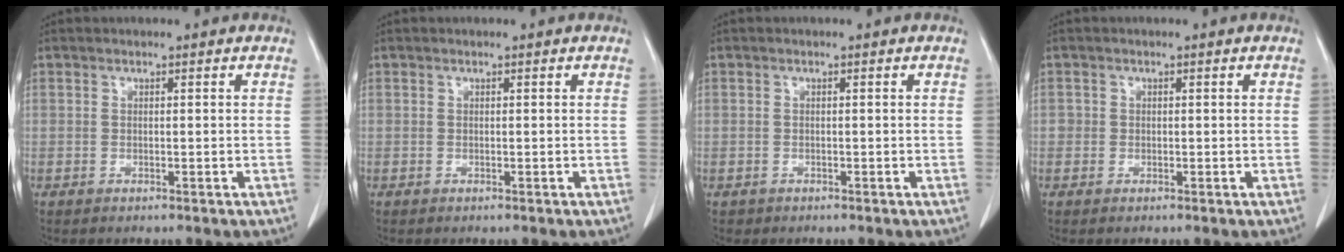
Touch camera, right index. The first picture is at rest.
{"total": 0.0}
{"total": 0.7, "force": [-0.4, 0.6, -0.1], "torque": [-0.005, 0.004, -0.008]}
{"total": 0.8, "force": [-0.1, 0.8, 0.0], "torque": [0.006, 0.004, -0.005]}